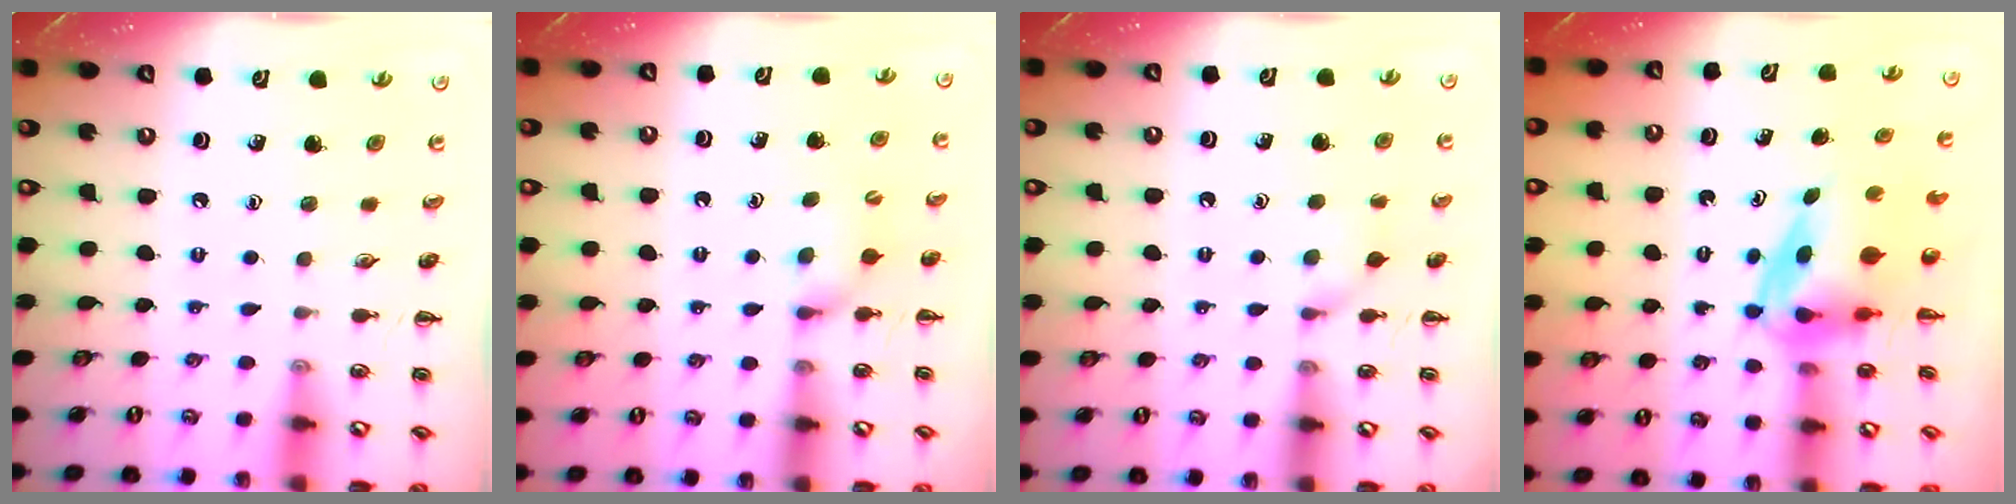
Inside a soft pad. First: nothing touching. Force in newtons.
{"total": 6.6, "press": 6.3, "slide": 1.8}
{"total": 5.5, "press": 5.2, "slide": 1.6}
{"total": 4.0, "press": 4.0, "slide": 0.7}